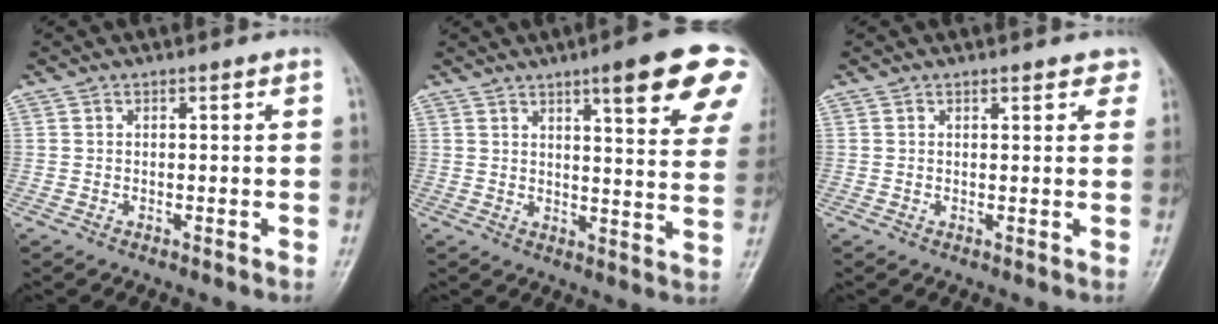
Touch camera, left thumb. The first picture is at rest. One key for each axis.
{"total": 16.8, "fx": 9.4, "fy": 3.0, "fz": 13.6, "tx": -0.150, "ty": -0.037, "tz": 0.114}
{"total": 2.7, "fx": 2.0, "fy": 1.2, "fz": 1.4, "tx": 0.008, "ty": -0.002, "tz": 0.019}